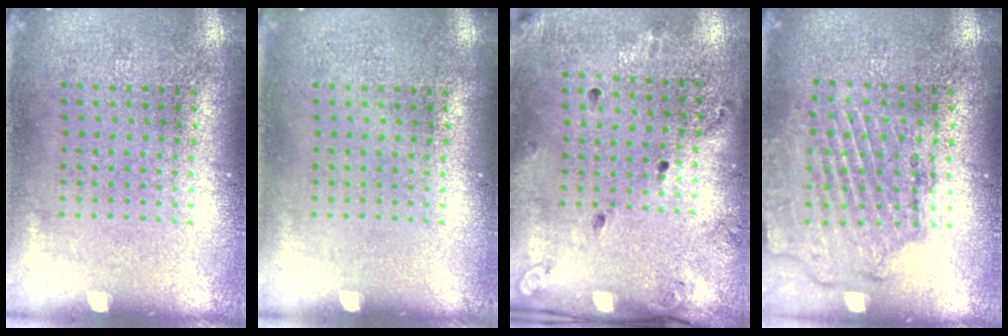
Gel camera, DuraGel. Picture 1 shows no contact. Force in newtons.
{"total": 0.0}
{"total": 1.8, "press": 1.2, "slide": 1.3}
{"total": 1.8, "press": 1.7, "slide": 0.6}